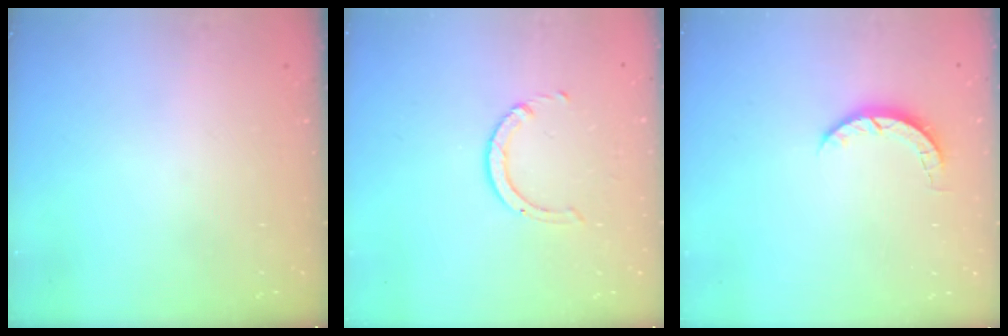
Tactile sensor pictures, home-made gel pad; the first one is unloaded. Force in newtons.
{"total": 2.3, "press": 2.3, "slide": 0.3}
{"total": 3.1, "press": 3.0, "slide": 0.4}